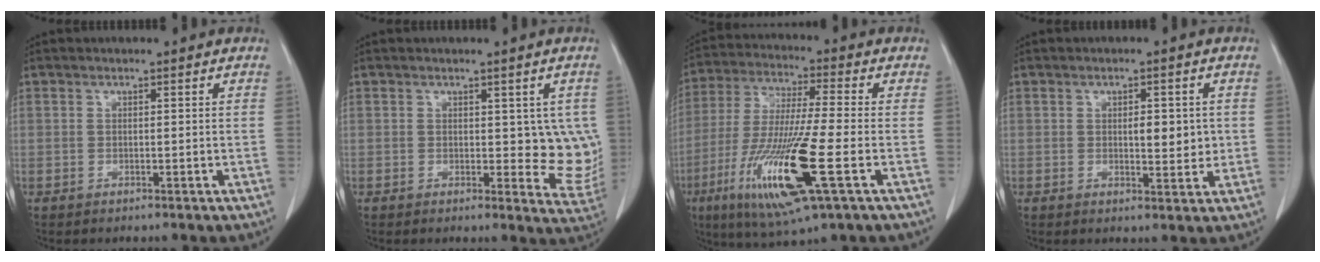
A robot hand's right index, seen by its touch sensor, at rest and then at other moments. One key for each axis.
{"total": 6.3, "fx": 0.9, "fy": 3.5, "fz": 5.2, "tx": -0.034, "ty": -0.008, "tz": 0.013}
{"total": 17.2, "fx": -6.1, "fy": 1.0, "fz": 16.0, "tx": -0.334, "ty": -0.034, "tz": -0.112}
{"total": 4.1, "fx": 0.4, "fy": 1.7, "fz": 3.8, "tx": -0.053, "ty": -0.003, "tz": 0.009}